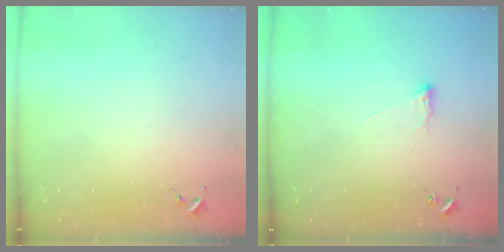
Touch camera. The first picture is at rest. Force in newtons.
{"total": 4.1, "press": 4.1, "slide": 0.7}